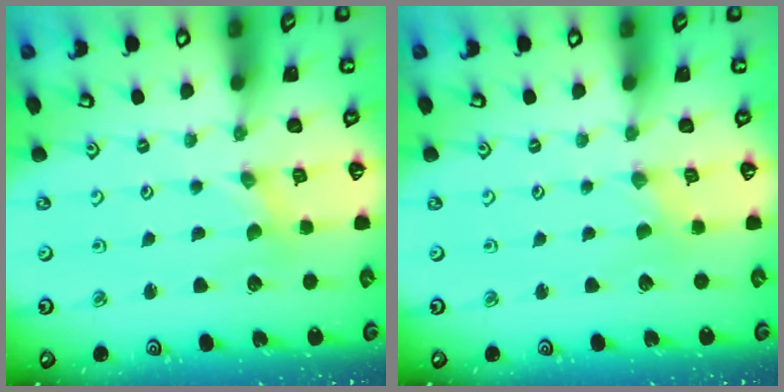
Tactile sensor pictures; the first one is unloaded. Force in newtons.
{"total": 0.0}